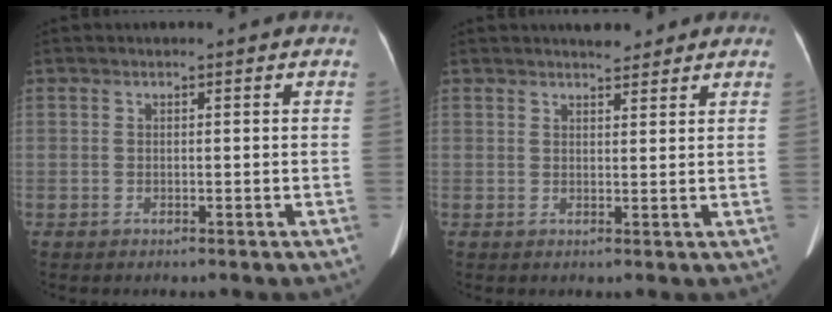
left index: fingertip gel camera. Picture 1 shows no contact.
{"total": 3.5, "force": [3.1, 1.0, 1.2], "torque": [-0.013, 0.007, 0.042]}